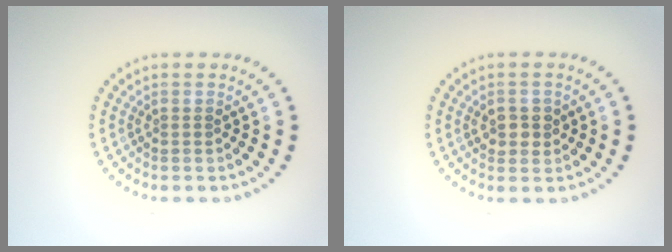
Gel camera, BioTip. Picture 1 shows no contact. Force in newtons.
{"total": 1.9, "press": 1.9, "slide": 0.5}